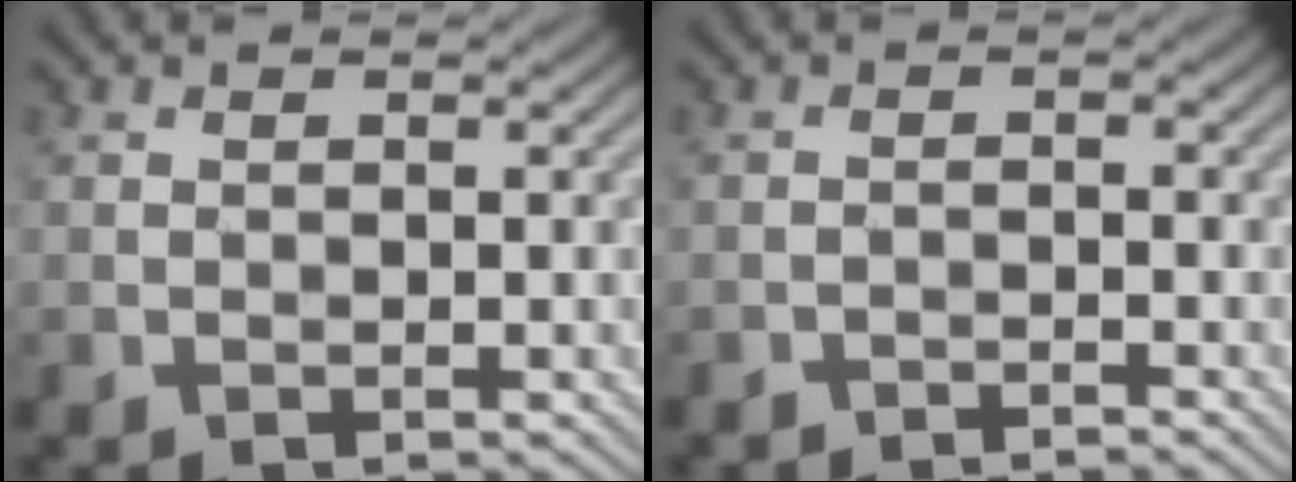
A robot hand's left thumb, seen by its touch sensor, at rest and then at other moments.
{"total": 1.3, "force": [-1.3, 0.2, 0.4], "torque": [-0.006, 0.001, -0.028]}